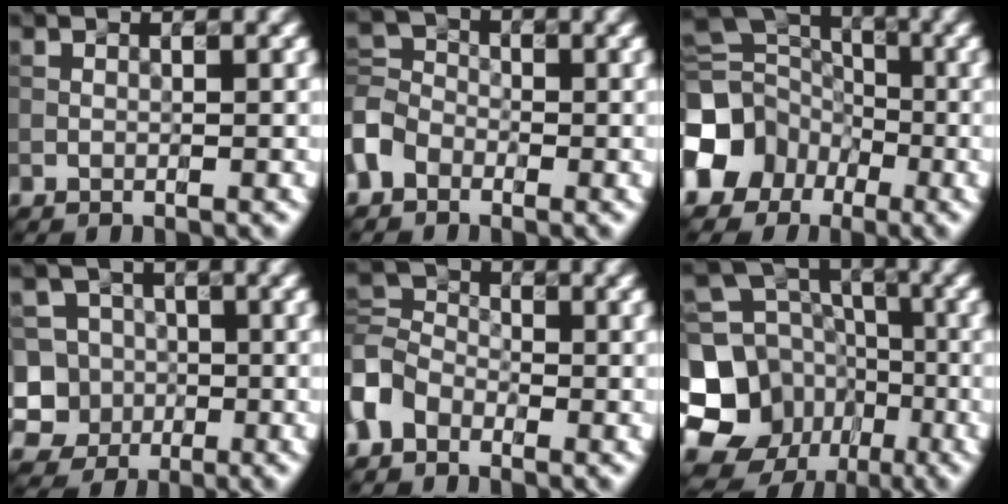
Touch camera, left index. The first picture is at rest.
{"total": 3.9, "force": [-2.2, 2.9, 1.4], "torque": [-0.032, 0.008, -0.060]}
{"total": 11.8, "force": [-5.4, 9.8, 3.7], "torque": [-0.089, -0.023, -0.105]}
{"total": 7.4, "force": [-2.1, 6.9, 1.9], "torque": [-0.029, 0.014, -0.064]}
{"total": 3.4, "force": [-1.8, 2.4, 1.4], "torque": [-0.030, 0.009, -0.054]}
{"total": 11.5, "force": [-4.5, 9.7, 4.4], "torque": [-0.102, -0.001, -0.089]}